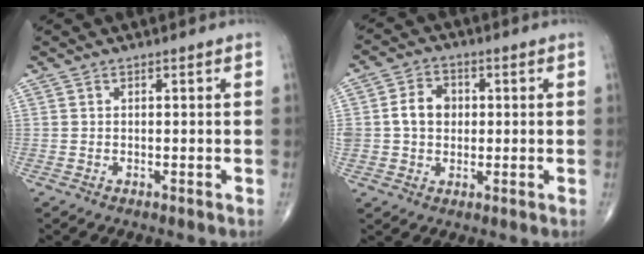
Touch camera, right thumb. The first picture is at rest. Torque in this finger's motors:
{"motor_torque": [0.13, 0.00, 0.80, 0.20, 0.19]}